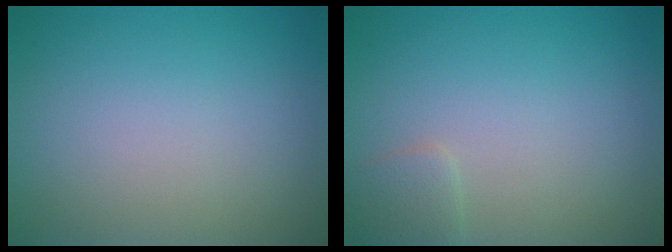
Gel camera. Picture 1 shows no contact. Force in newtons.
{"total": 1.3, "press": 1.3, "slide": 0.1}